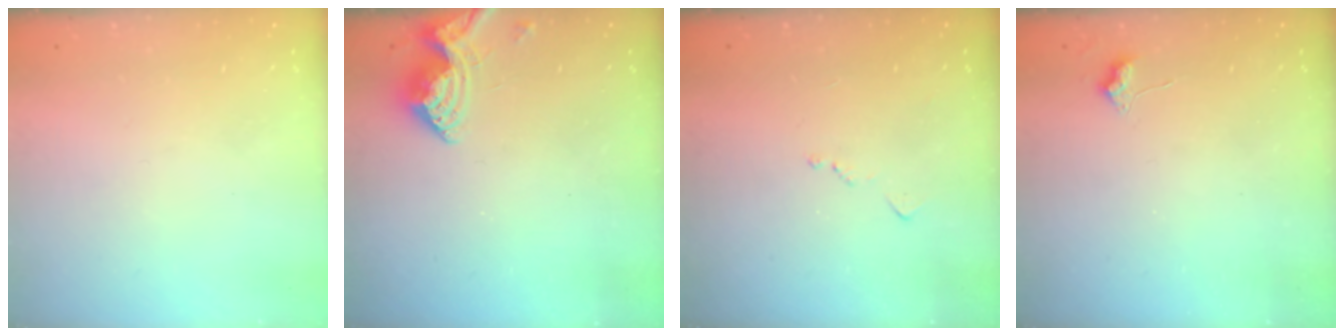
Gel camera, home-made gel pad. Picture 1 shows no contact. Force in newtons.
{"total": 8.8, "press": 8.8, "slide": 0.5}
{"total": 7.1, "press": 7.1, "slide": 0.8}
{"total": 6.5, "press": 6.4, "slide": 0.9}